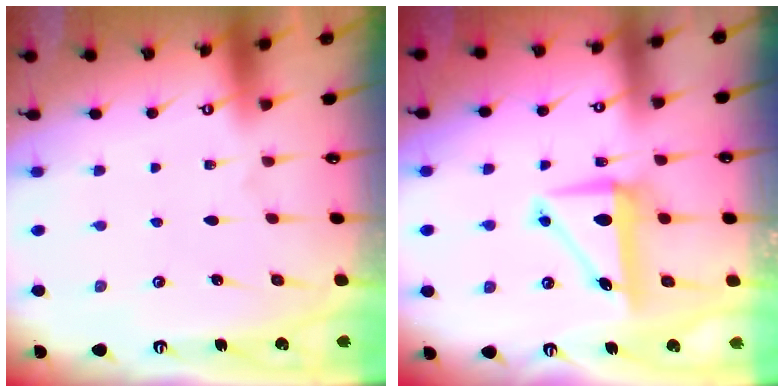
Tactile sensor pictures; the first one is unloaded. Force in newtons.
{"total": 9.1, "press": 8.9, "slide": 1.9}